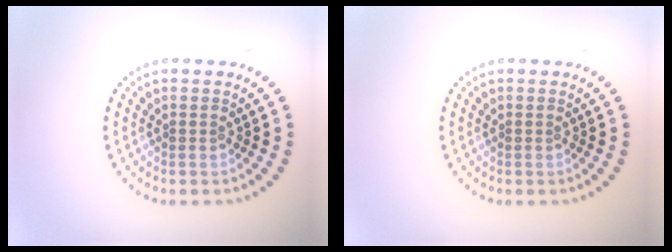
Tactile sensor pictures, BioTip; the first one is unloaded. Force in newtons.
{"total": 0.0}